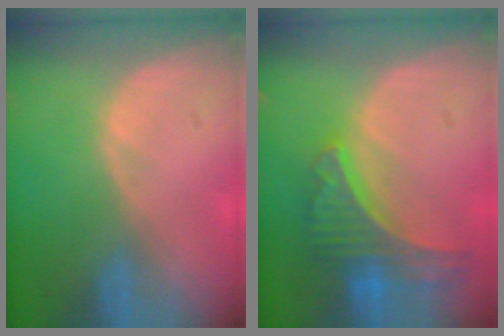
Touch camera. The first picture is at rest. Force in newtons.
{"total": 8.9, "press": 7.7, "slide": 4.4}